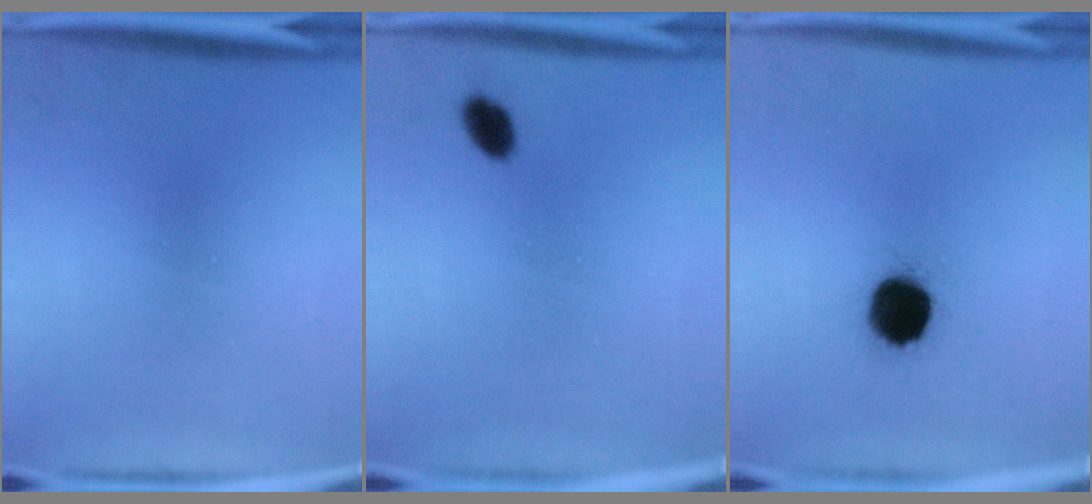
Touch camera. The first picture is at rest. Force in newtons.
{"total": 2.9}
{"total": 11.5}